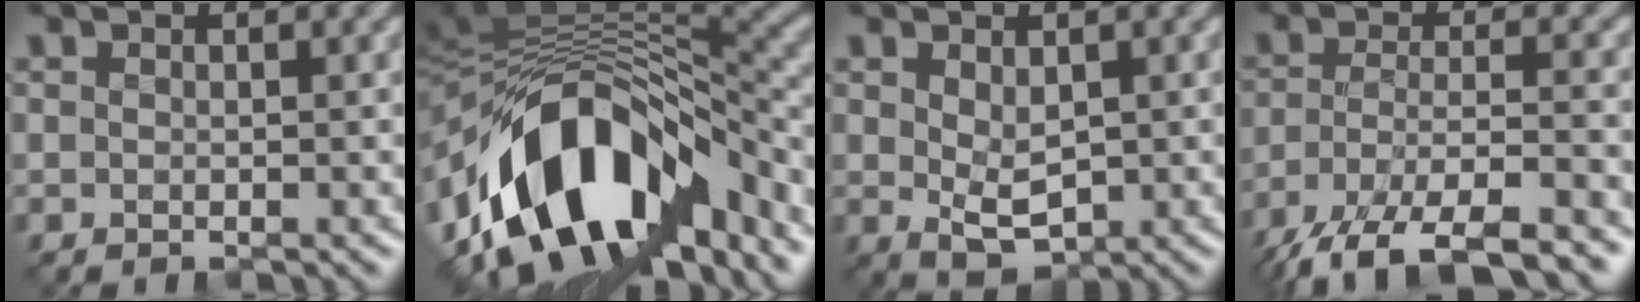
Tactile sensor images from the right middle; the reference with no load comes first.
{"total": 13.4, "force": [-6.3, 7.1, 9.5], "torque": [-0.155, 0.011, -0.110]}
{"total": 2.8, "force": [0.2, 1.7, 2.2], "torque": [-0.044, -0.004, 0.011]}
{"total": 10.1, "force": [-7.6, 2.6, 6.0], "torque": [-0.118, -0.006, -0.135]}